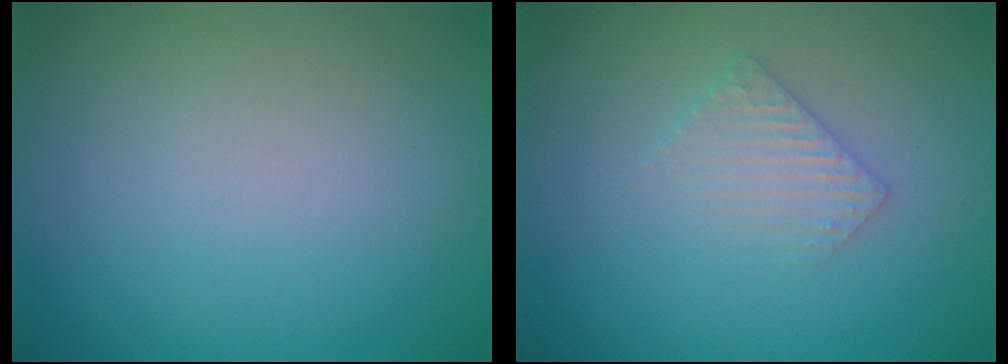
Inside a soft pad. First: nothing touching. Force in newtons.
{"total": 1.9, "press": 1.9, "slide": 0.5}